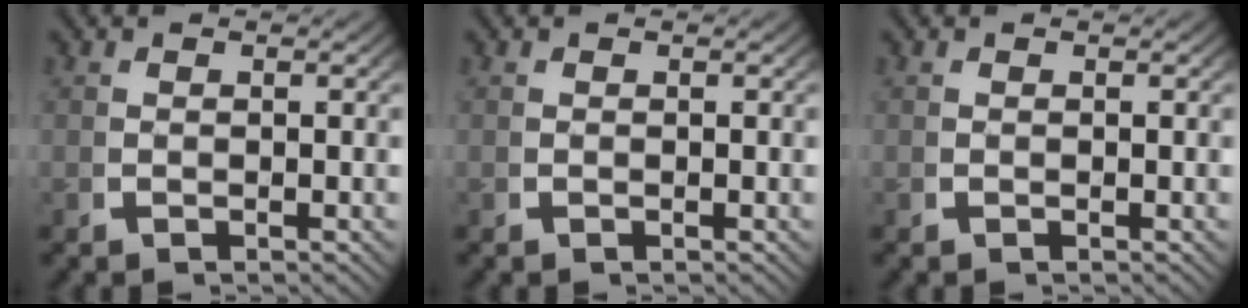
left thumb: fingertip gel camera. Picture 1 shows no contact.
{"total": 0.0}
{"total": 0.0}